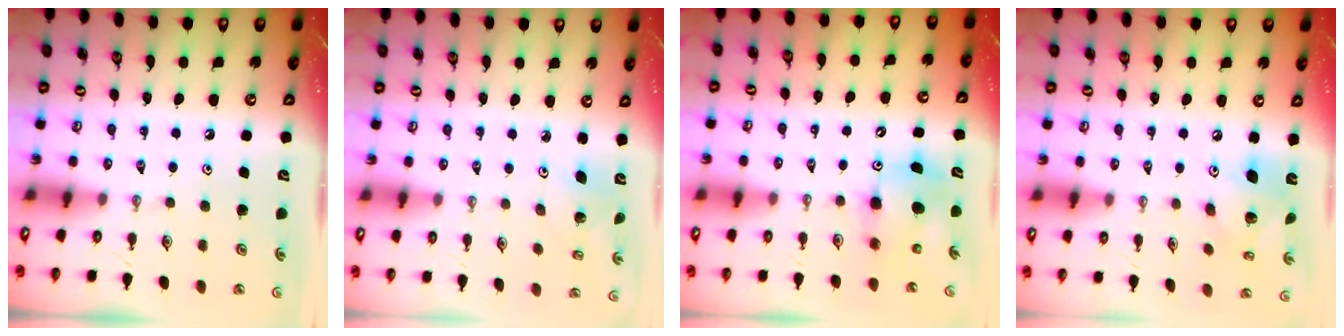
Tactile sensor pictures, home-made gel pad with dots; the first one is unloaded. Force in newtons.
{"total": 2.7, "press": 2.7, "slide": 0.2}
{"total": 9.8, "press": 9.6, "slide": 2.0}
{"total": 11.5, "press": 11.5, "slide": 1.1}